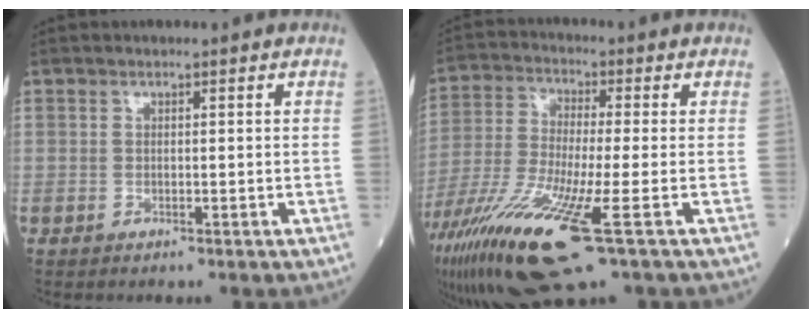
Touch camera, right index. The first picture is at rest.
{"total": 17.1, "force": [-8.1, 1.7, 14.9], "torque": [-0.315, -0.048, -0.150]}